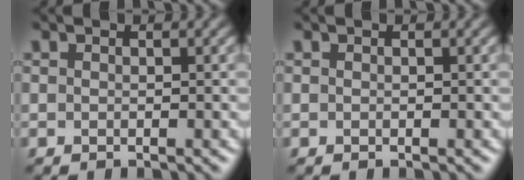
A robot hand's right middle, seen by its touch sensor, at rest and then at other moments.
{"total": 0.0}